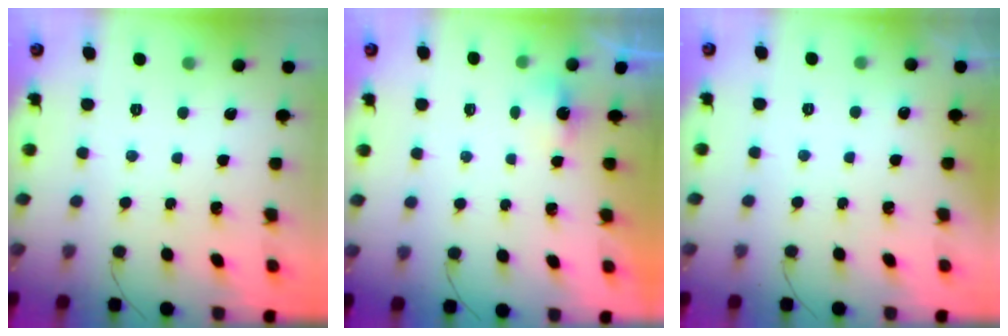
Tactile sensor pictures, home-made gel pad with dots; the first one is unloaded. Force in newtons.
{"total": 2.7, "press": 2.7, "slide": 0.7}
{"total": 11.1, "press": 2.1, "slide": 10.9}